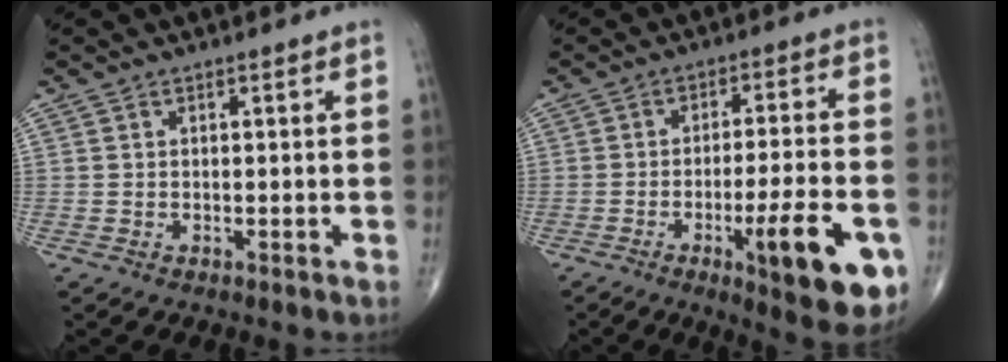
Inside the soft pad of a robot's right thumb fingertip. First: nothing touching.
{"total": 15.8, "force": [-5.9, 3.5, 14.2], "torque": [-0.185, 0.006, -0.077]}